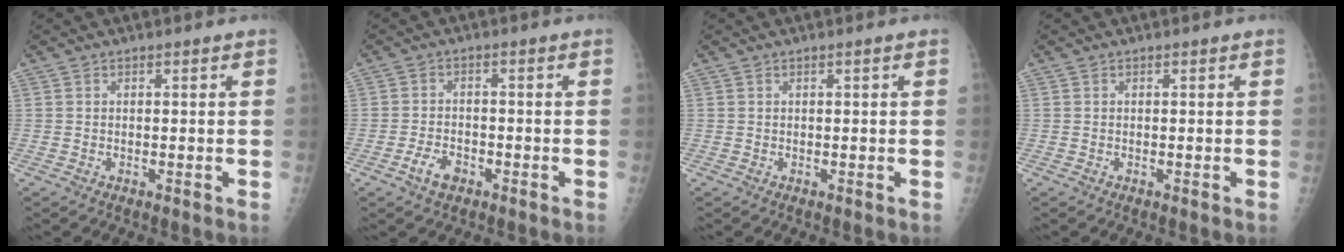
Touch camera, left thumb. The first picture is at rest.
{"total": 4.0, "force": [-2.2, 2.4, 2.3], "torque": [-0.038, 0.013, -0.039]}
{"total": 0.0}
{"total": 0.0}